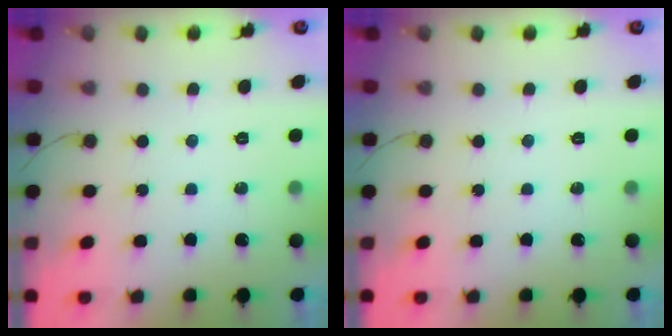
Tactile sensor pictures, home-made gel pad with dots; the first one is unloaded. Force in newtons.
{"total": 0.0}